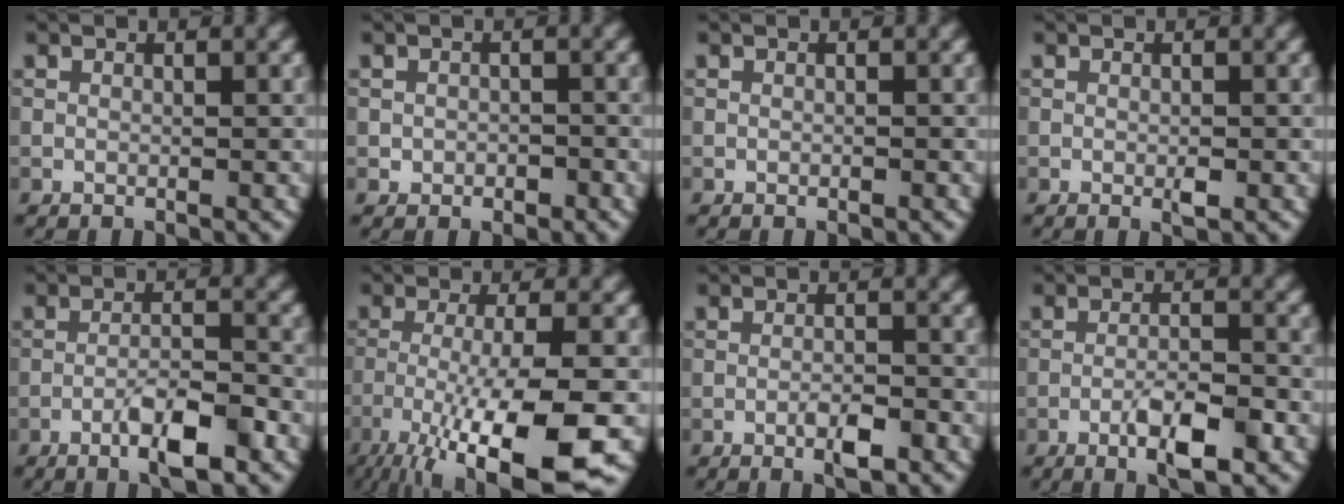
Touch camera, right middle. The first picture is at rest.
{"total": 1.2, "force": [-0.5, 1.0, 0.5], "torque": [-0.004, -0.003, -0.011]}
{"total": 0.0}
{"total": 0.9, "force": [-0.3, 0.3, 0.8], "torque": [-0.015, -0.002, -0.004]}
{"total": 4.9, "force": [-2.7, 1.0, 3.9], "torque": [-0.070, 0.006, -0.049]}
{"total": 11.3, "force": [-5.7, 2.2, 9.5], "torque": [-0.158, -0.014, -0.095]}
{"total": 2.5, "force": [-1.3, 0.6, 2.1], "torque": [-0.036, 0.001, -0.023]}
{"total": 4.5, "force": [-2.2, 1.1, 3.8], "torque": [-0.071, 0.002, -0.039]}